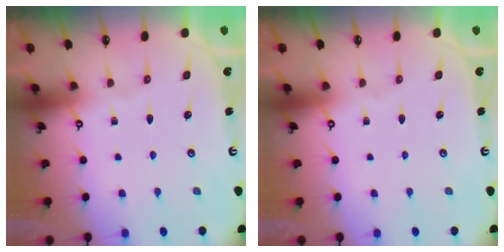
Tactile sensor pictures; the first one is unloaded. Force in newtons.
{"total": 0.0}